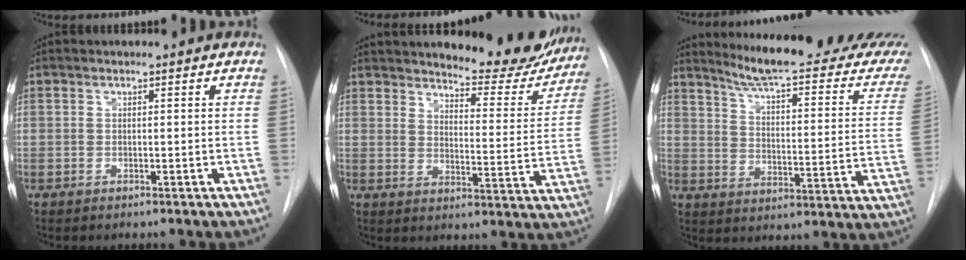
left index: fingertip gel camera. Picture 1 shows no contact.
{"total": 15.3, "force": [13.9, 3.5, 5.4], "torque": [-0.050, -0.048, 0.165]}
{"total": 22.9, "force": [20.6, 1.2, 9.8], "torque": [-0.130, -0.094, 0.248]}